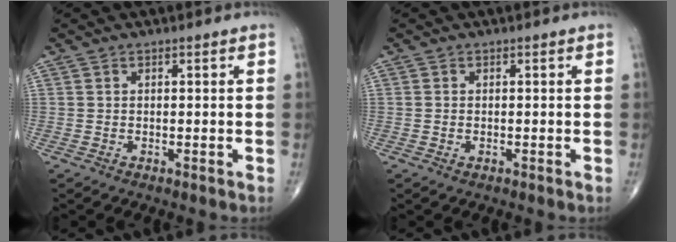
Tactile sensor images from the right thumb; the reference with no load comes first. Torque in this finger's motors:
{"motor_torque": [-0.40, -0.28, -0.17, -0.11, 0.03]}